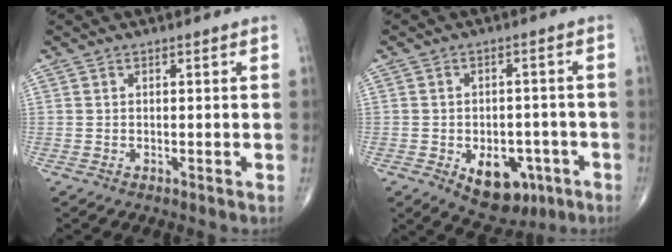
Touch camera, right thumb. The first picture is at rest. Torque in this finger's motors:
{"motor_torque": [2.43, 2.15, 0.92, -0.49, 0.07]}